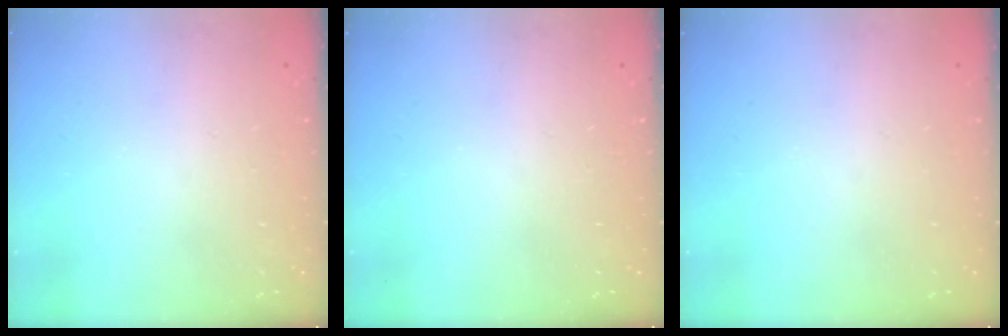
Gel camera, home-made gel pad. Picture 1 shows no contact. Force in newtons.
{"total": 0.0}
{"total": 0.0}